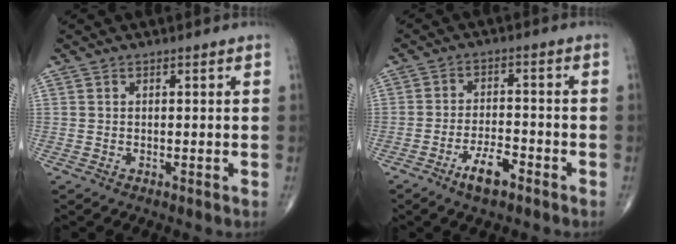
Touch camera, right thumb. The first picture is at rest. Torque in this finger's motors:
{"motor_torque": [0.62, 0.67, 0.31, -0.55, 0.01]}